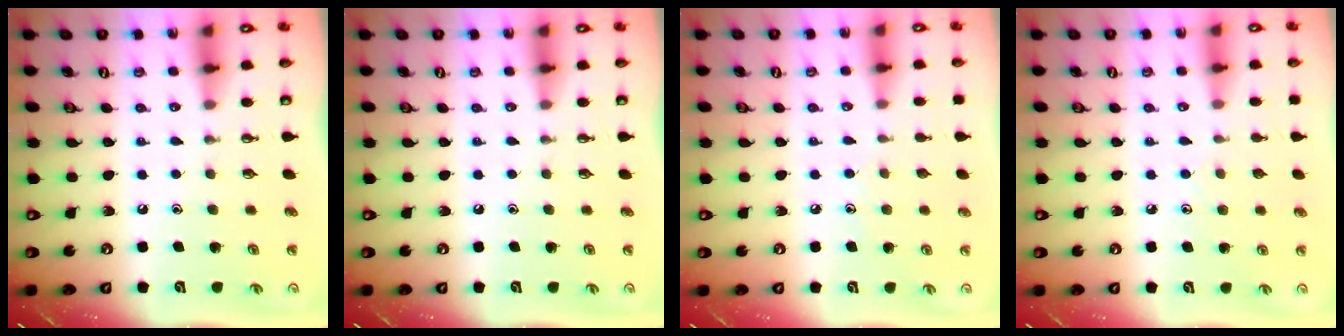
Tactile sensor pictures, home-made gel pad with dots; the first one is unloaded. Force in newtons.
{"total": 0.0}
{"total": 4.1, "press": 4.1, "slide": 0.5}
{"total": 3.8, "press": 3.7, "slide": 0.4}